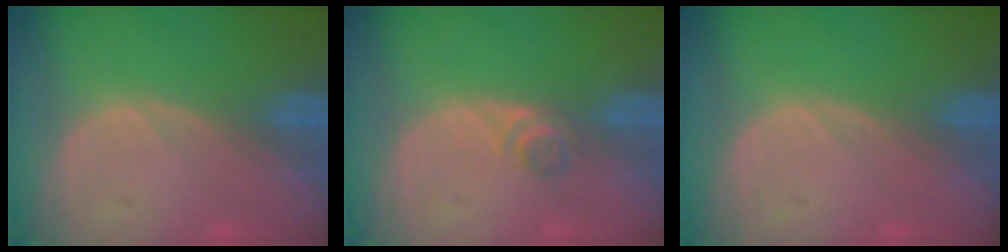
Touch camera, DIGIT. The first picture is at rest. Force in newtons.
{"total": 1.9, "press": 1.7, "slide": 0.8}
{"total": 0.0}